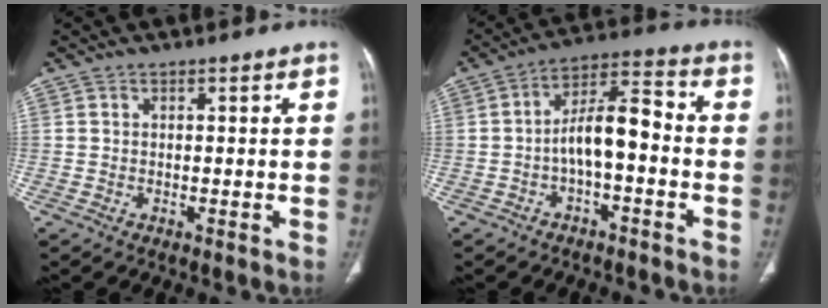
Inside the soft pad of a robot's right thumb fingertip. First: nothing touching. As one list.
[{"total": 9.3, "force": [-2.1, 3.9, 8.2], "torque": [-0.134, 0.050, -0.041]}]